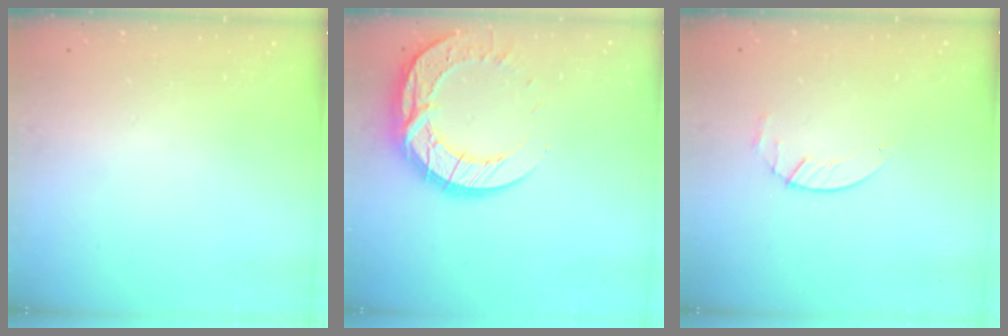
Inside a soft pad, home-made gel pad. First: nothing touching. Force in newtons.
{"total": 15.4, "press": 15.4, "slide": 1.2}
{"total": 2.9, "press": 2.9, "slide": 0.4}